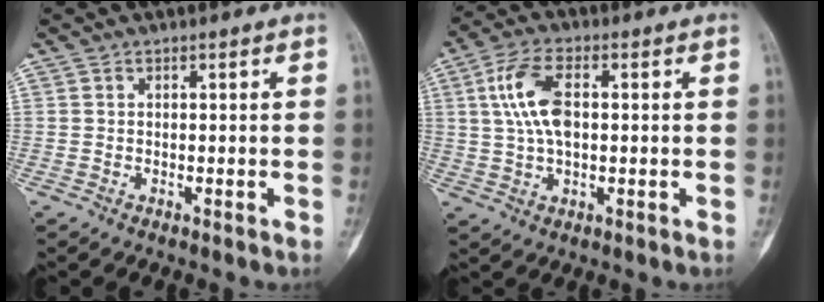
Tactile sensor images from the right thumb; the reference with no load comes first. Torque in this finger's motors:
{"motor_torque": [-0.07, 0.36, 0.46, -0.34, 0.06]}